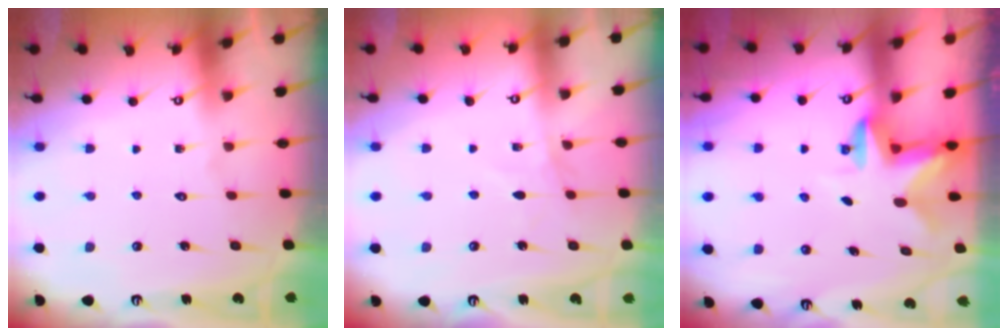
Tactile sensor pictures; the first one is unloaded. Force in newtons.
{"total": 2.3, "press": 2.3, "slide": 0.3}
{"total": 2.5, "press": 2.4, "slide": 0.4}